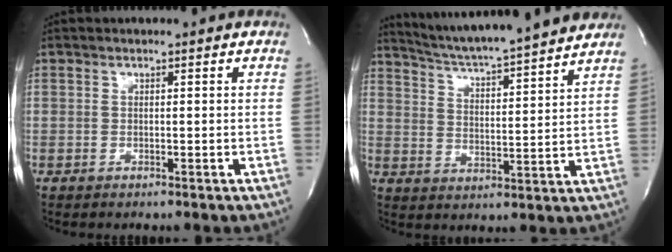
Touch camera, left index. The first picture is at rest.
{"total": 17.3, "force": [15.8, 0.1, 7.1], "torque": [-0.120, -0.003, 0.228]}